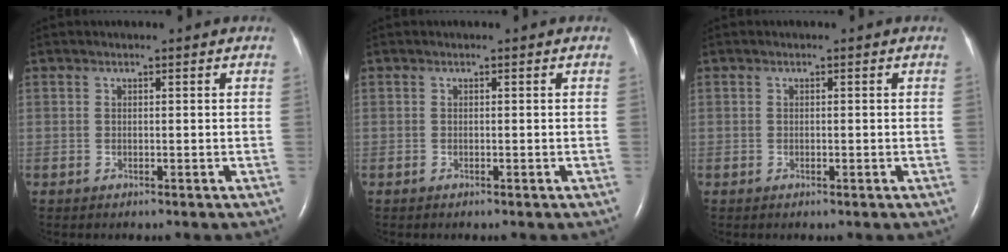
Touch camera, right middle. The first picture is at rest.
{"total": 0.0}
{"total": 0.0}